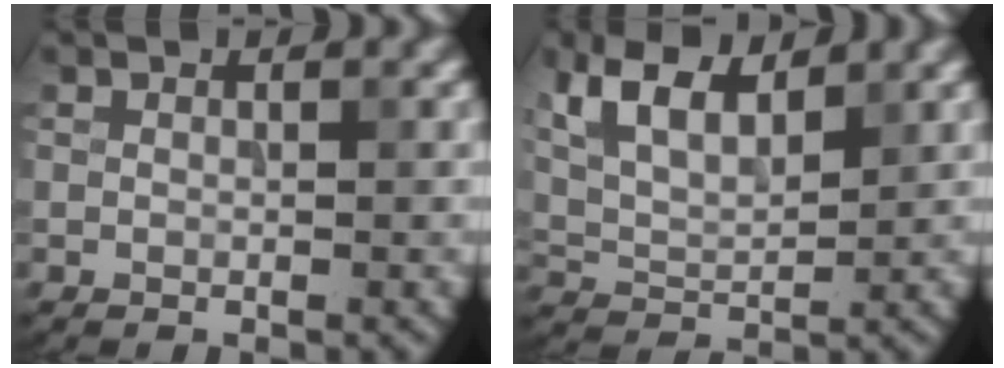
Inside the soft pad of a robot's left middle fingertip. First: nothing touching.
{"total": 7.2, "force": [4.4, 3.0, 4.8], "torque": [-0.108, 0.028, 0.067]}